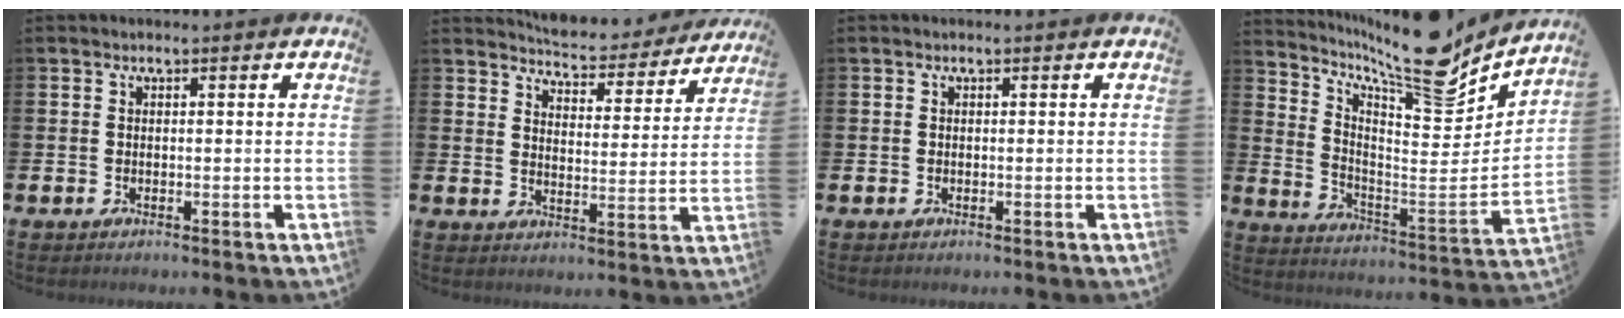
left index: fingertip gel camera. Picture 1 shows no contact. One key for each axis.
{"total": 5.4, "fx": 5.3, "fy": 0.7, "fz": 0.5, "tx": -0.031, "ty": -0.042, "tz": 0.089}
{"total": 0.0}
{"total": 13.1, "fx": 10.9, "fy": 2.9, "fz": 6.7, "tx": -0.122, "ty": -0.084, "tz": 0.180}